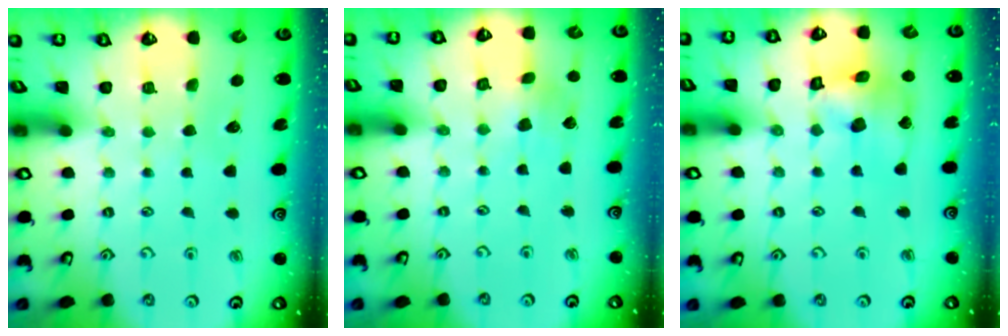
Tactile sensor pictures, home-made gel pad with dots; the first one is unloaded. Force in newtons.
{"total": 3.0, "press": 3.0, "slide": 0.4}
{"total": 13.3, "press": 13.1, "slide": 1.8}